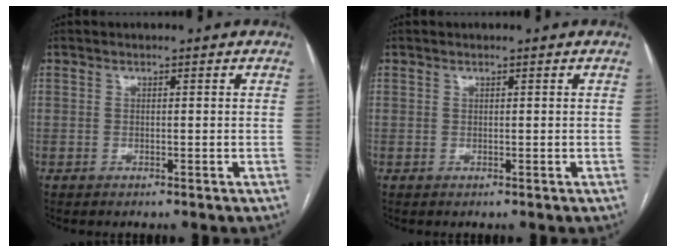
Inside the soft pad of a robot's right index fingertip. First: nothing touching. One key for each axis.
{"total": 0.0}